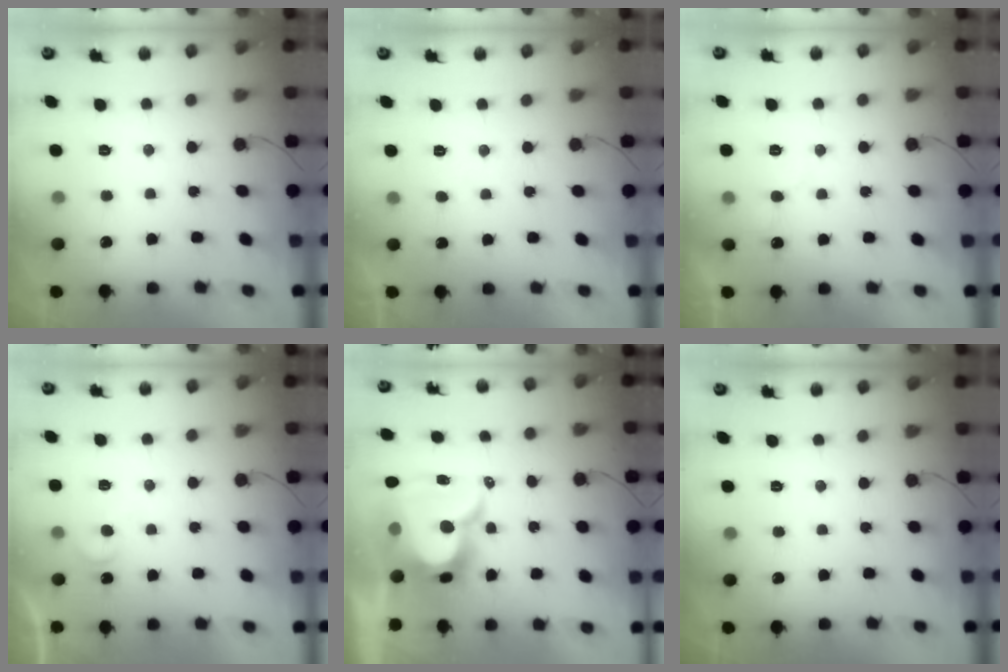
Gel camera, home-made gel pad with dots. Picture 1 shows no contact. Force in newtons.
{"total": 2.3, "press": 2.3, "slide": 0.2}
{"total": 5.4, "press": 5.4, "slide": 0.4}
{"total": 5.4, "press": 5.4, "slide": 0.5}
{"total": 18.6, "press": 18.6, "slide": 1.3}
{"total": 0.0}